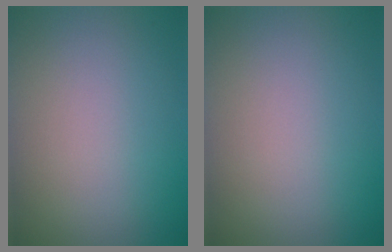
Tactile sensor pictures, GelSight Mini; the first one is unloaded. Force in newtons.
{"total": 0.0}